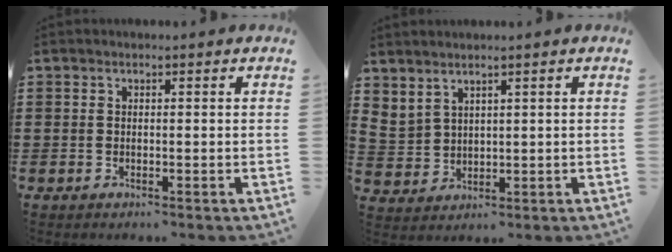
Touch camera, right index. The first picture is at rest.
{"total": 2.3, "force": [2.1, 1.0, 0.1], "torque": [-0.013, 0.002, 0.041]}